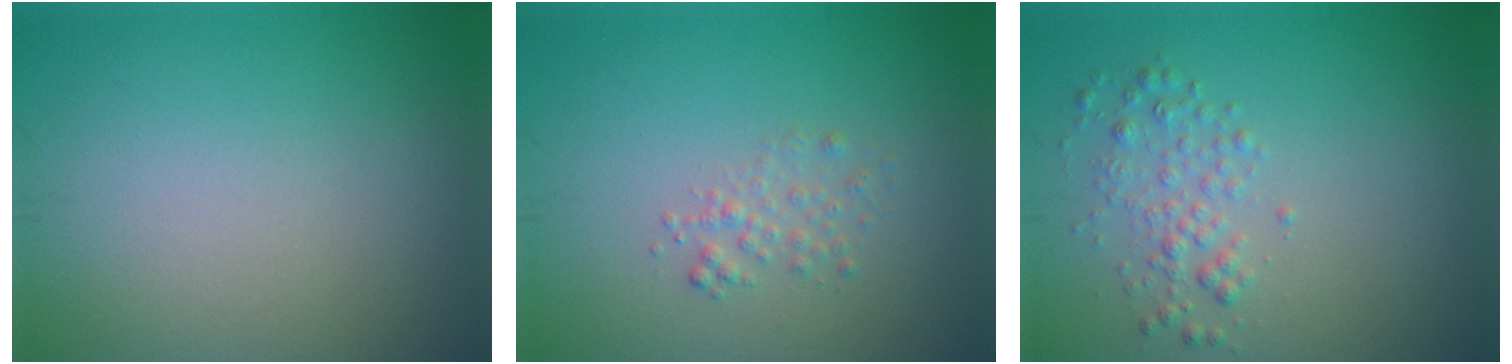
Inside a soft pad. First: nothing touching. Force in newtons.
{"total": 1.4, "press": 1.4, "slide": 0.1}
{"total": 2.0, "press": 2.0, "slide": 0.1}